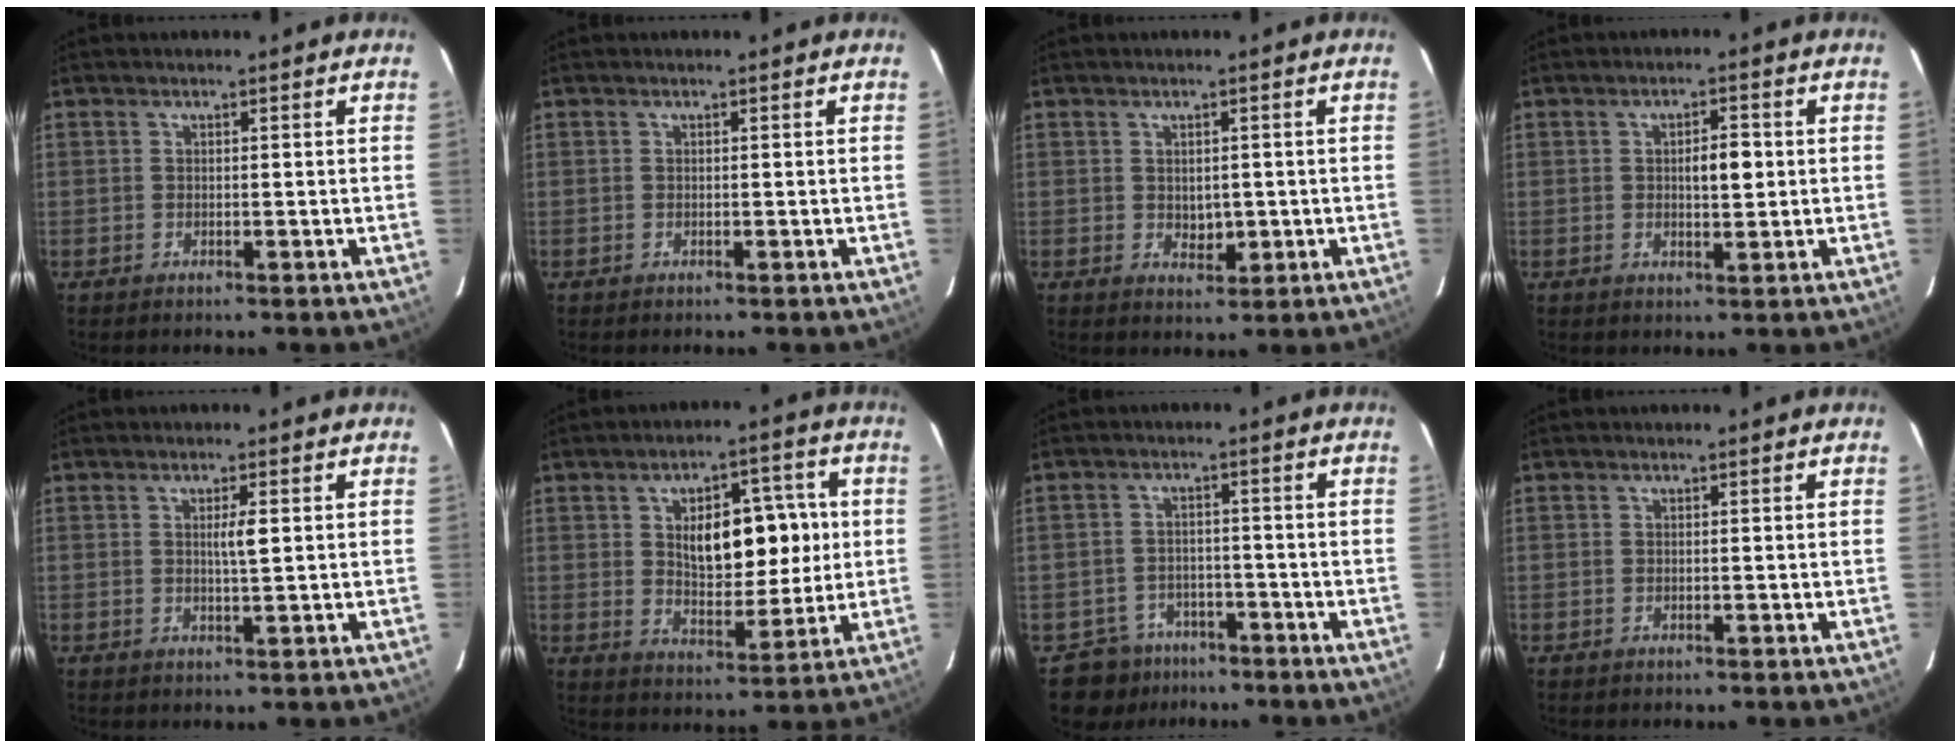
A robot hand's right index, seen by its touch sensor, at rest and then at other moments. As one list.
[{"total": 0.0}, {"total": 2.6, "force": [0.0, 1.8, 1.8], "torque": [-0.025, -0.004, 0.009]}, {"total": 3.8, "force": [0.3, 1.3, 3.5], "torque": [-0.055, 0.004, 0.006]}, {"total": 2.4, "force": [0.5, 0.1, 2.4], "torque": [-0.041, -0.001, 0.007]}, {"total": 11.8, "force": [2.0, 5.7, 10.1], "torque": [-0.152, 0.017, 0.039]}, {"total": 7.0, "force": [-4.8, 5.1, -0.4], "torque": [0.011, 0.020, -0.070]}, {"total": 0.0}]